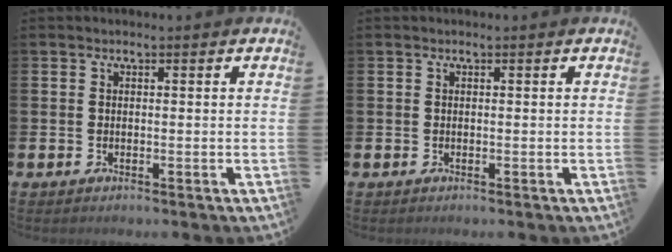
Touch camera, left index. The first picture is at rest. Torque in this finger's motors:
{"motor_torque": [0.07, -0.13, 0.03, 0.01]}